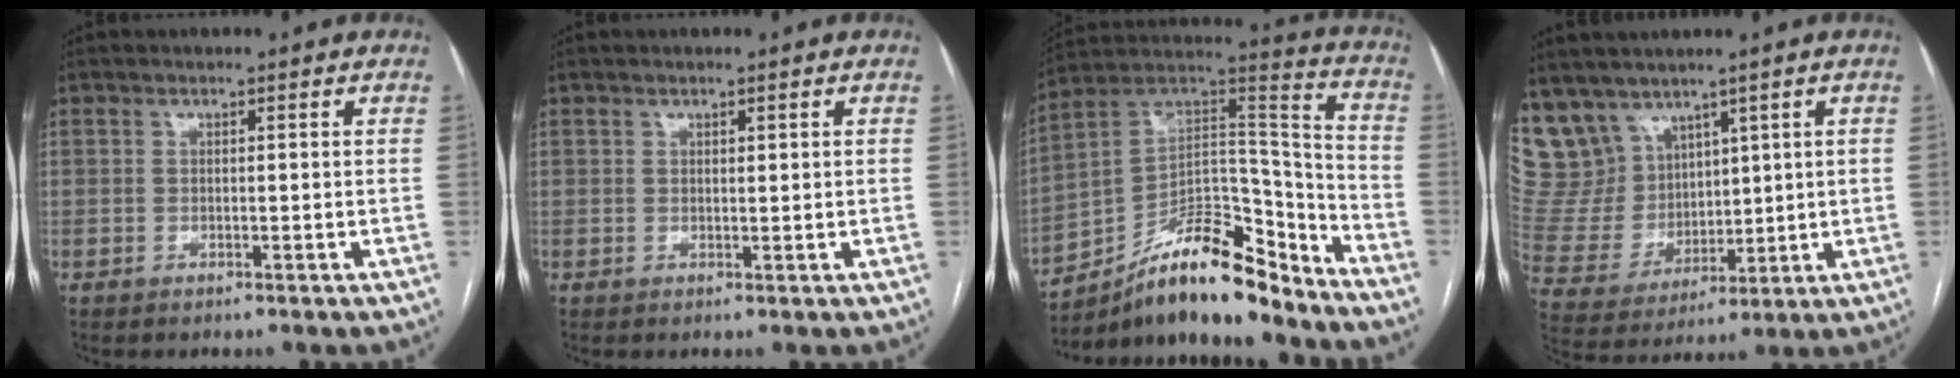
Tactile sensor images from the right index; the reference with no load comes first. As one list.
[{"total": 0.6, "force": [0.4, 0.3, 0.4], "torque": [-0.003, -0.002, 0.004]}, {"total": 20.1, "force": [-15.5, 5.4, 11.6], "torque": [-0.191, 0.045, -0.264]}, {"total": 12.7, "force": [9.4, 8.3, 2.1], "torque": [-0.068, 0.035, 0.208]}]